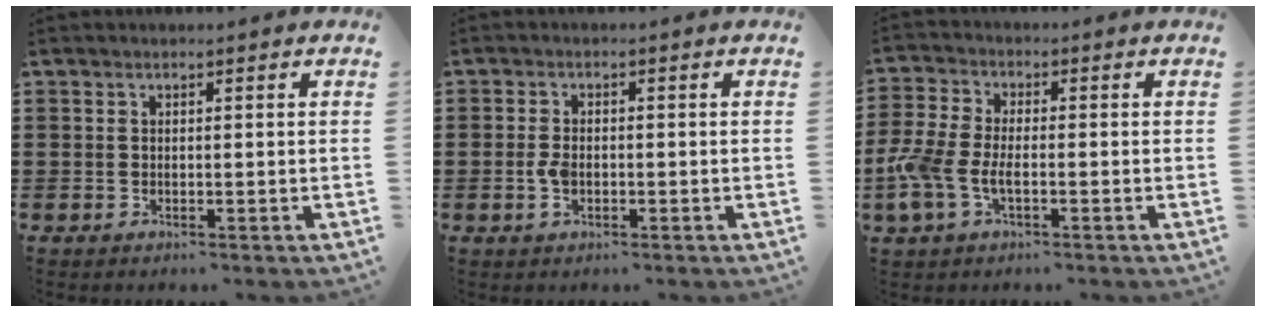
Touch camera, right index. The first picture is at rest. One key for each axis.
{"total": 2.8, "fx": -0.7, "fy": 1.5, "fz": 2.2, "tx": -0.057, "ty": -0.004, "tz": -0.016}
{"total": 5.7, "fx": -2.1, "fy": 2.6, "fz": 4.6, "tx": -0.127, "ty": -0.010, "tz": -0.048}